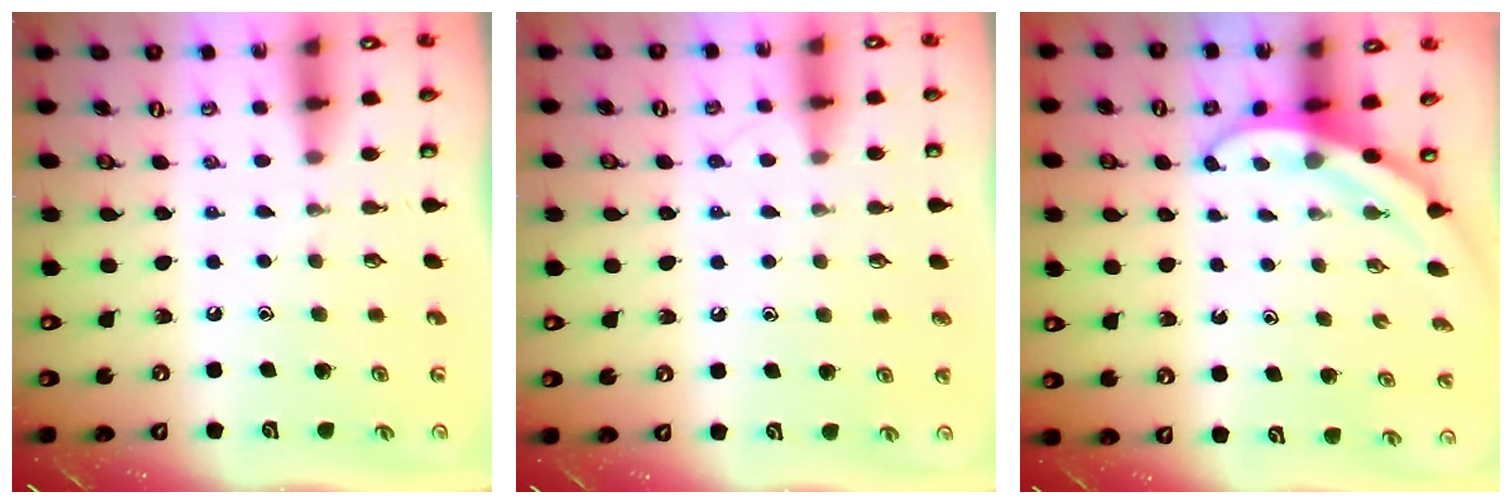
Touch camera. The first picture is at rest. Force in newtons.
{"total": 7.1, "press": 7.1, "slide": 0.9}
{"total": 3.2, "press": 3.2, "slide": 0.1}